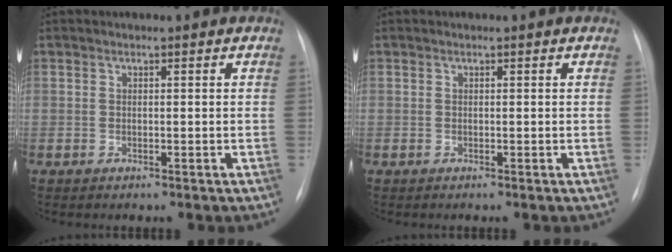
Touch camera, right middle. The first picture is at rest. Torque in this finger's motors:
{"motor_torque": [0.00, 0.00, 0.00, 0.00]}